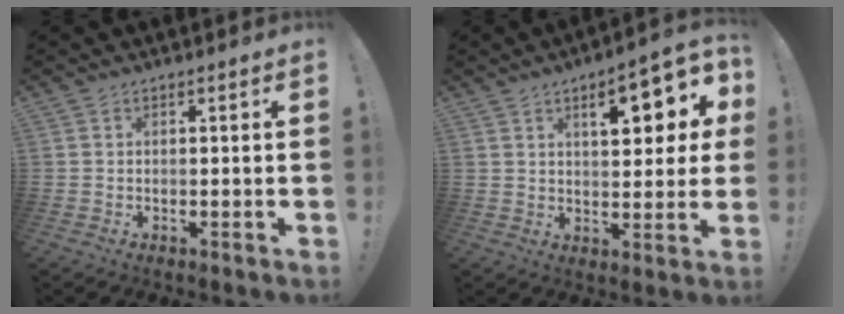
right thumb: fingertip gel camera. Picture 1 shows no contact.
{"total": 13.4, "force": [5.4, 4.9, 11.3], "torque": [-0.148, -0.021, 0.082]}